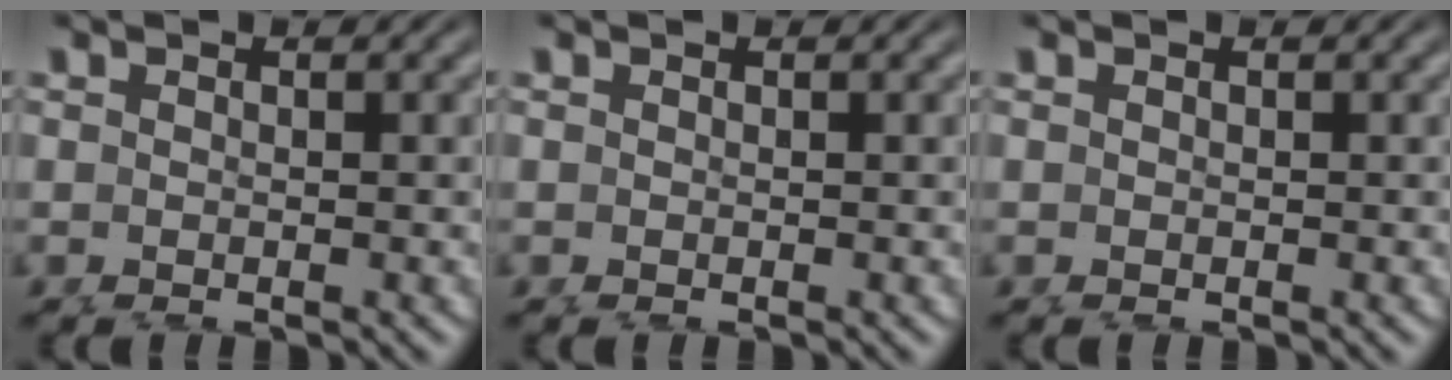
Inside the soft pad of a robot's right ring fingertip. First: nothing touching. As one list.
[{"total": 0.0}, {"total": 0.0}]